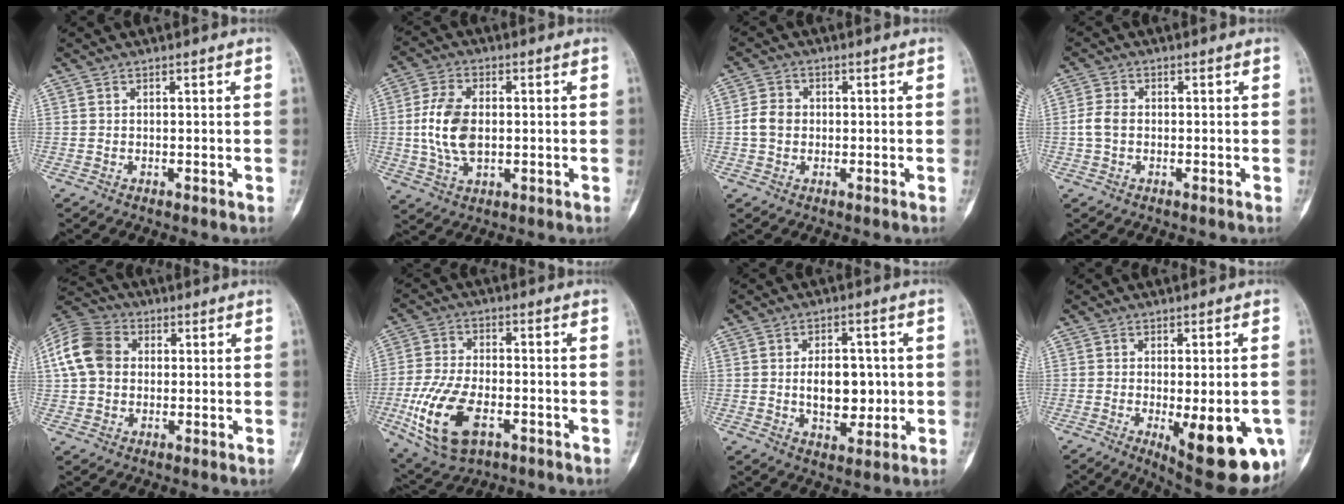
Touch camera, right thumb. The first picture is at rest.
{"total": 10.2, "force": [-0.1, 6.1, 8.2], "torque": [-0.164, 0.003, 0.000]}
{"total": 4.1, "force": [-0.3, 3.3, 2.4], "torque": [-0.044, 0.010, -0.011]}
{"total": 3.4, "force": [-0.5, 2.1, 2.6], "torque": [-0.059, 0.007, -0.016]}
{"total": 11.8, "force": [1.7, 9.3, 7.1], "torque": [-0.130, 0.023, 0.021]}
{"total": 15.1, "force": [-5.3, 8.0, 11.7], "torque": [-0.238, 0.008, -0.091]}
{"total": 8.9, "force": [-0.2, 5.6, 6.9], "torque": [-0.071, 0.000, 0.004]}
{"total": 17.4, "force": [-5.9, 6.0, 15.2], "torque": [-0.149, -0.012, -0.061]}